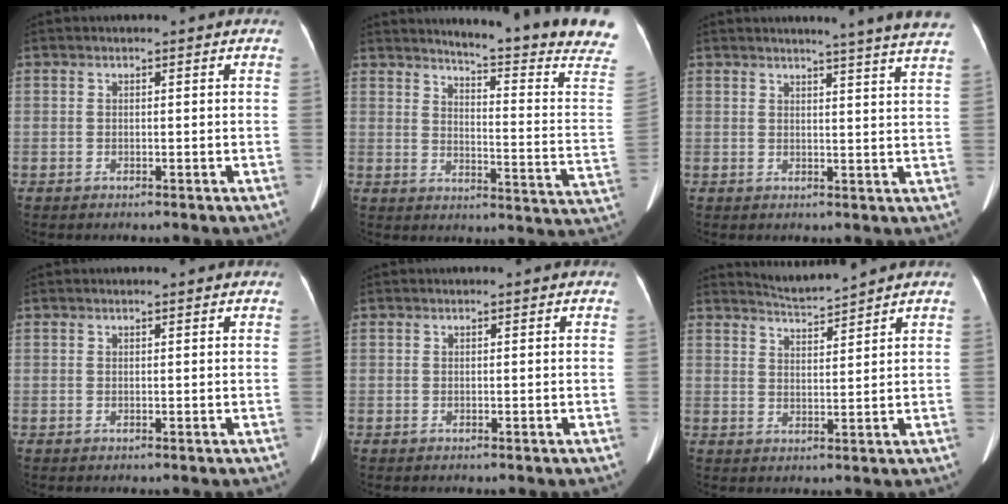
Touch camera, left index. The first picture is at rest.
{"total": 19.2, "force": [16.9, -1.3, 9.0], "torque": [-0.129, -0.108, 0.193]}
{"total": 11.6, "force": [10.6, -1.4, 4.4], "torque": [-0.056, -0.049, 0.102]}
{"total": 1.0, "force": [0.9, 0.1, 0.4], "torque": [-0.011, 0.010, 0.012]}
{"total": 0.0}
{"total": 4.0, "force": [3.8, -1.2, -0.3], "torque": [0.000, -0.005, 0.075]}